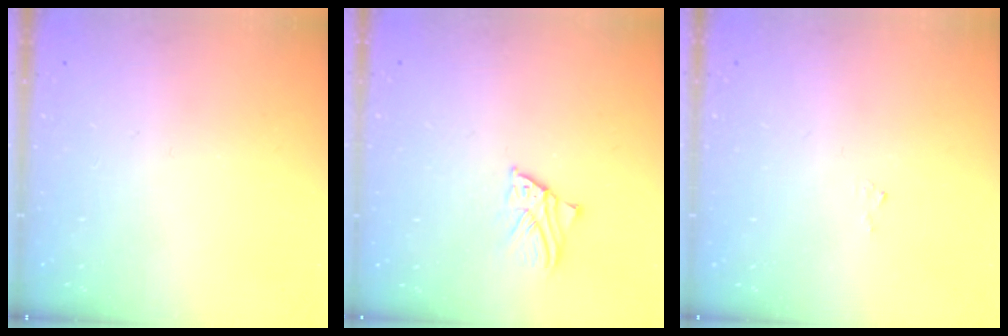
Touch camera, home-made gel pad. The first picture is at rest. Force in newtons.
{"total": 2.6, "press": 2.6, "slide": 0.1}
{"total": 3.4, "press": 3.4, "slide": 0.2}